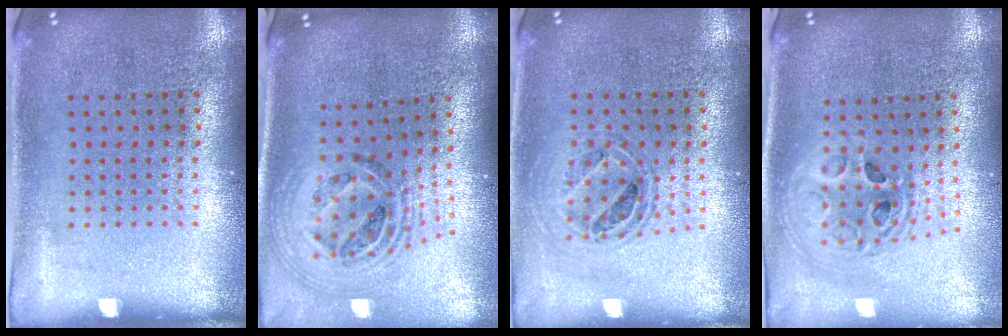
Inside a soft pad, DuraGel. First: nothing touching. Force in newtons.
{"total": 1.9, "press": 1.6, "slide": 1.1}
{"total": 0.8, "press": 0.8, "slide": 0.1}
{"total": 2.1, "press": 1.7, "slide": 1.2}